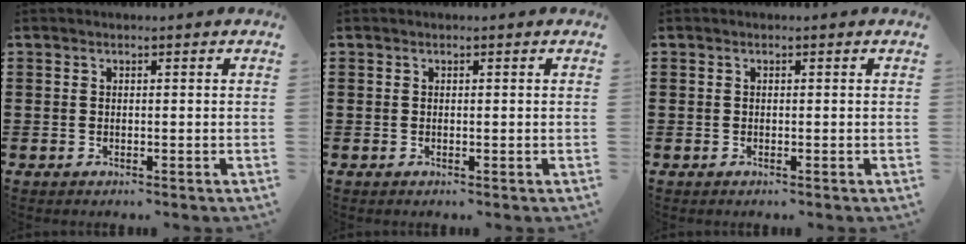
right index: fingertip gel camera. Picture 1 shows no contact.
{"total": 0.0}
{"total": 0.0}